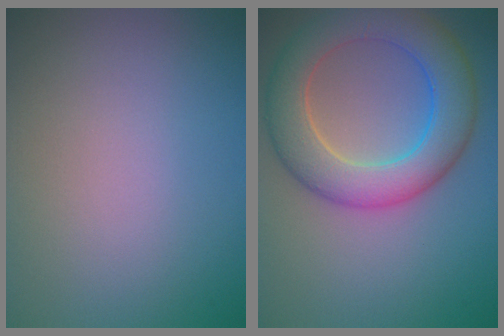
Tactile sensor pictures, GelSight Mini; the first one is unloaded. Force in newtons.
{"total": 7.5, "press": 7.5, "slide": 0.7}